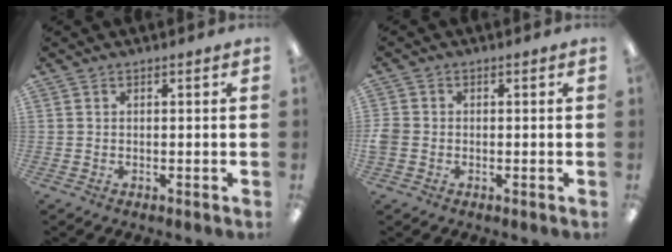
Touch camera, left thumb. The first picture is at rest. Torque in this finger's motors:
{"motor_torque": [0.00, 0.00, 0.15, -0.15, 0.00]}